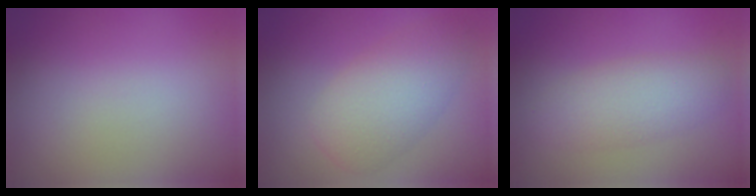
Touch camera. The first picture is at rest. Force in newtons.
{"total": 5.1, "press": 5.1, "slide": 0.1}
{"total": 3.5, "press": 3.5, "slide": 0.3}